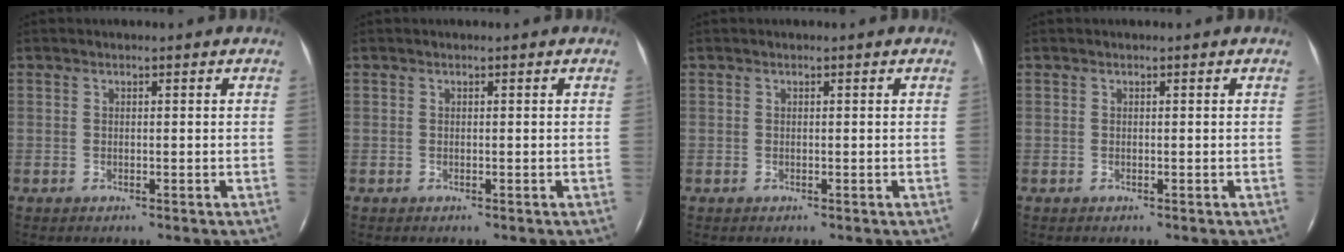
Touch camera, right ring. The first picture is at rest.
{"total": 0.0}
{"total": 0.0}
{"total": 0.0}